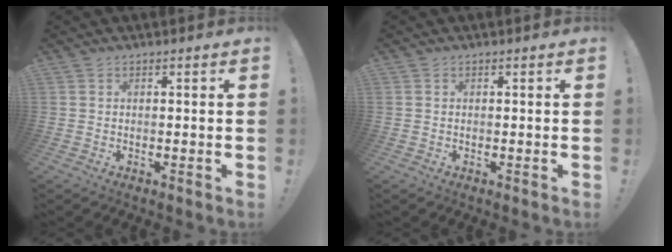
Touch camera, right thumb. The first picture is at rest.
{"total": 0.0}